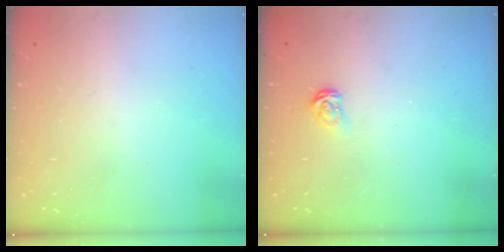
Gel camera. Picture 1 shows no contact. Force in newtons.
{"total": 3.7, "press": 3.7, "slide": 0.5}